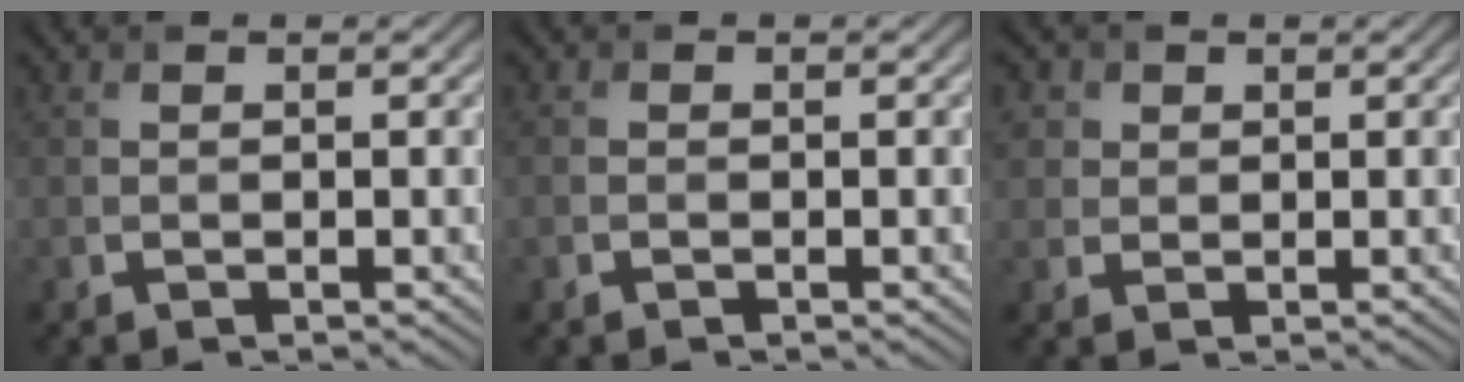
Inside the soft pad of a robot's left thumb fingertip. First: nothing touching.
{"total": 0.7, "force": [-0.4, 0.5, 0.2], "torque": [-0.007, -0.001, -0.010]}
{"total": 3.2, "force": [1.4, 2.7, 0.9], "torque": [-0.037, 0.000, 0.032]}